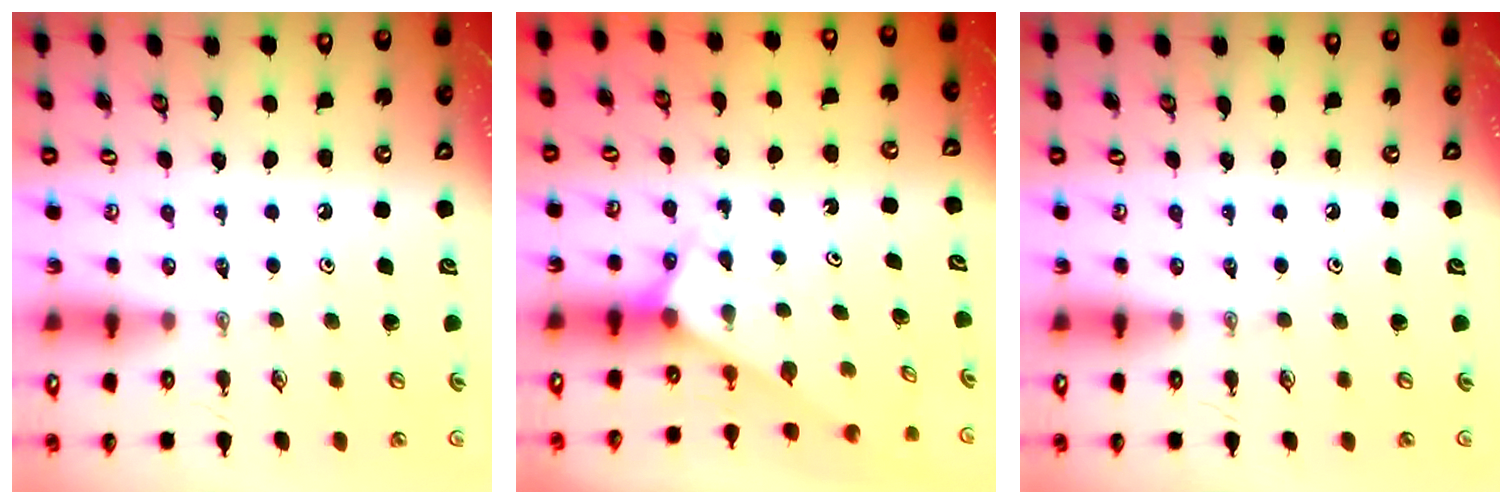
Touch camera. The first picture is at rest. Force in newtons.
{"total": 2.5, "press": 2.5, "slide": 0.2}
{"total": 0.0}